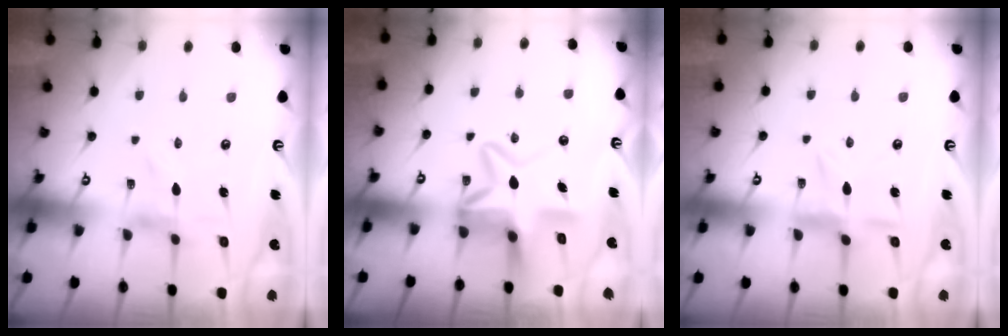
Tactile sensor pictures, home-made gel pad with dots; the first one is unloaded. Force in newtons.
{"total": 11.5, "press": 11.4, "slide": 1.8}
{"total": 5.8, "press": 5.7, "slide": 0.6}